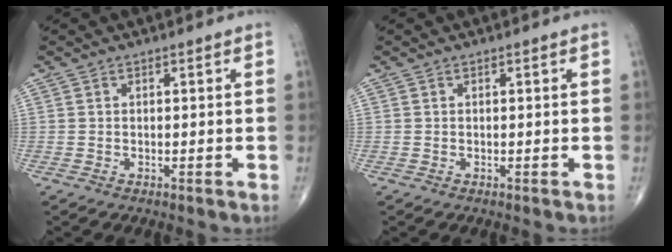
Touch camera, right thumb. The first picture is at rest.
{"total": 0.0}